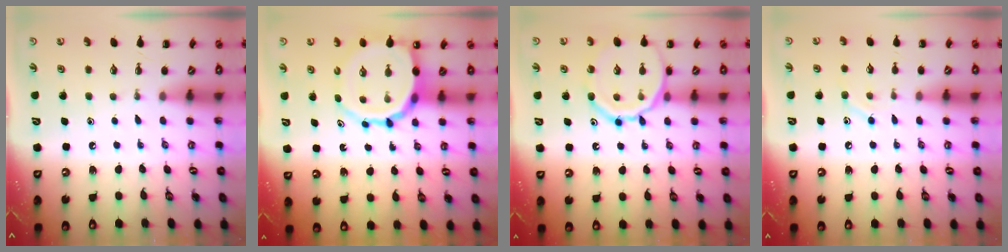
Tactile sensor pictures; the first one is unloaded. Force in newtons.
{"total": 12.2, "press": 11.7, "slide": 3.2}
{"total": 15.3, "press": 15.2, "slide": 2.1}
{"total": 7.8, "press": 7.6, "slide": 1.6}